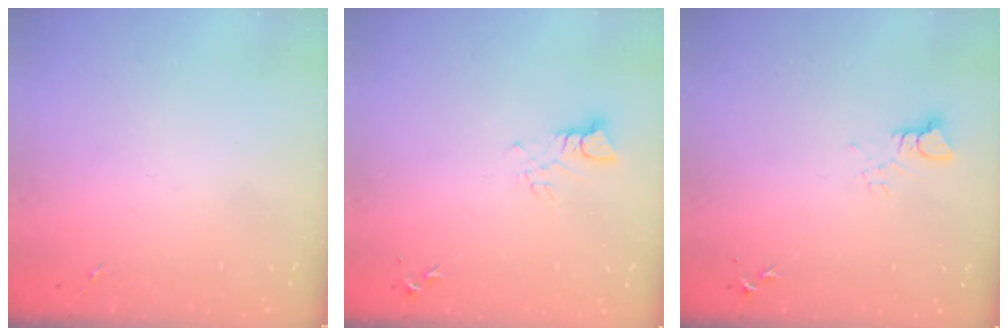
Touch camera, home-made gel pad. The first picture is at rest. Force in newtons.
{"total": 3.4, "press": 3.4, "slide": 0.2}
{"total": 3.4, "press": 3.4, "slide": 0.3}